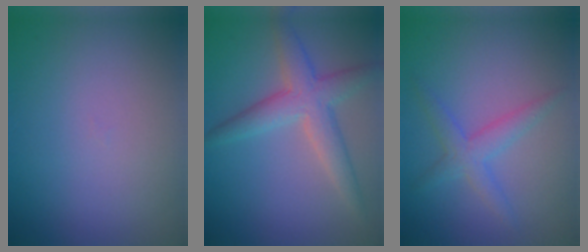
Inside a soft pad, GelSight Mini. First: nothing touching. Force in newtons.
{"total": 4.3, "press": 4.3, "slide": 0.3}
{"total": 2.4, "press": 2.4, "slide": 0.1}